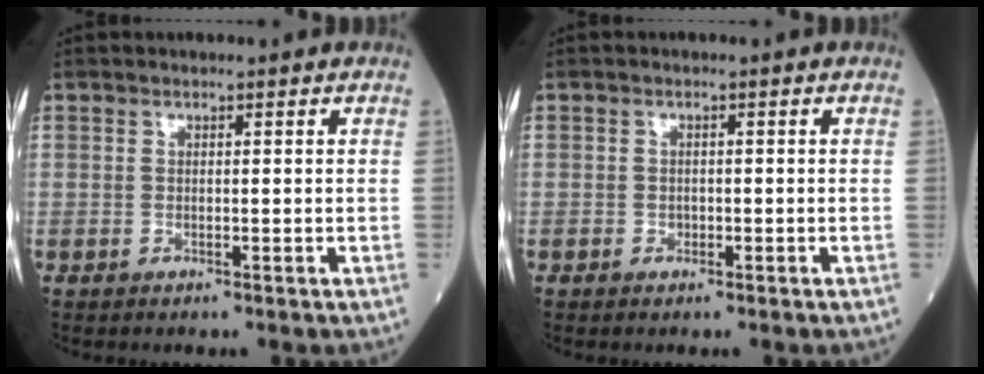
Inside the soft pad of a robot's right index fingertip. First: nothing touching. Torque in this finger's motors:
{"motor_torque": [0.11, -0.03, -0.02, 0.00]}